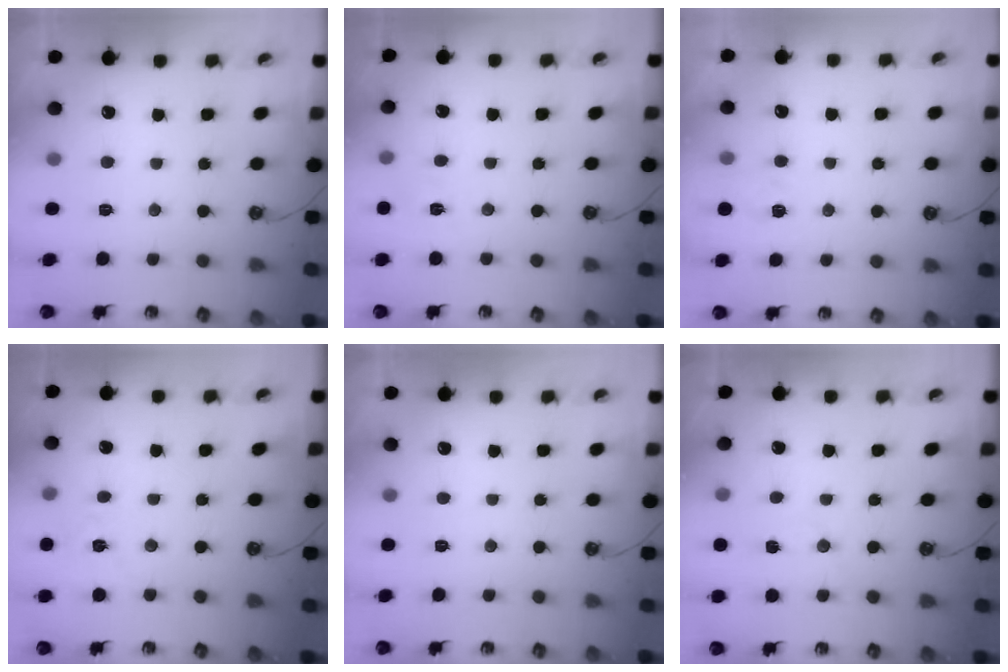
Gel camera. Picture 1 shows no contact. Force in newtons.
{"total": 3.1, "press": 3.0, "slide": 0.4}
{"total": 3.2, "press": 3.2, "slide": 0.4}
{"total": 5.6, "press": 5.6, "slide": 0.5}
{"total": 0.0}
{"total": 4.0, "press": 3.9, "slide": 0.5}